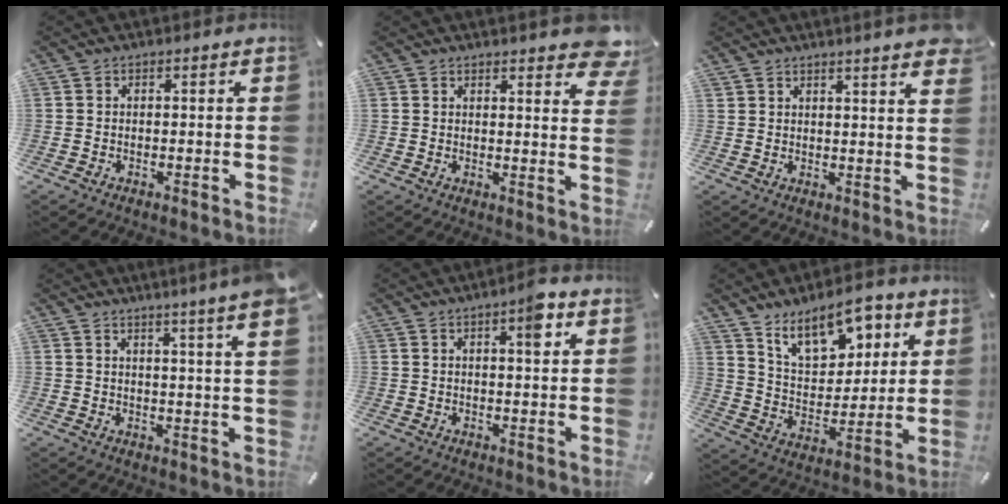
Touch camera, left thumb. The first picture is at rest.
{"total": 5.7, "force": [4.6, 2.4, 2.3], "torque": [-0.011, -0.032, 0.080]}
{"total": 4.2, "force": [3.7, 0.2, 1.9], "torque": [-0.031, -0.021, 0.065]}
{"total": 6.2, "force": [4.1, -0.6, 4.7], "torque": [-0.083, -0.023, 0.065]}
{"total": 5.0, "force": [2.2, 1.3, 4.3], "torque": [-0.059, -0.007, 0.029]}
{"total": 13.8, "force": [9.1, 7.7, 7.1], "torque": [-0.114, -0.045, 0.165]}